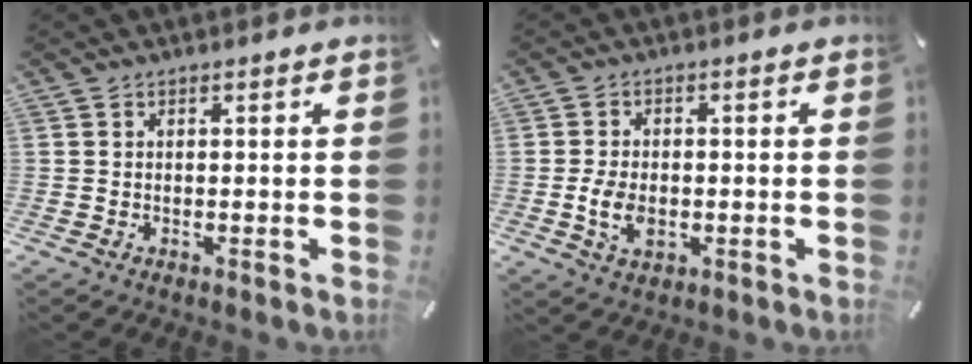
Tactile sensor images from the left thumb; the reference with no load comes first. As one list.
[{"total": 6.1, "force": [-1.4, 4.2, 4.3], "torque": [-0.106, -0.002, -0.030]}]